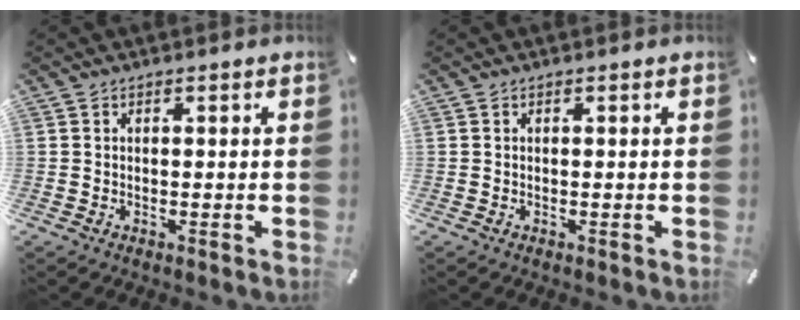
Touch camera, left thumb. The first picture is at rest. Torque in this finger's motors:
{"motor_torque": [0.01, 0.00, 0.00, -0.02, 0.00]}